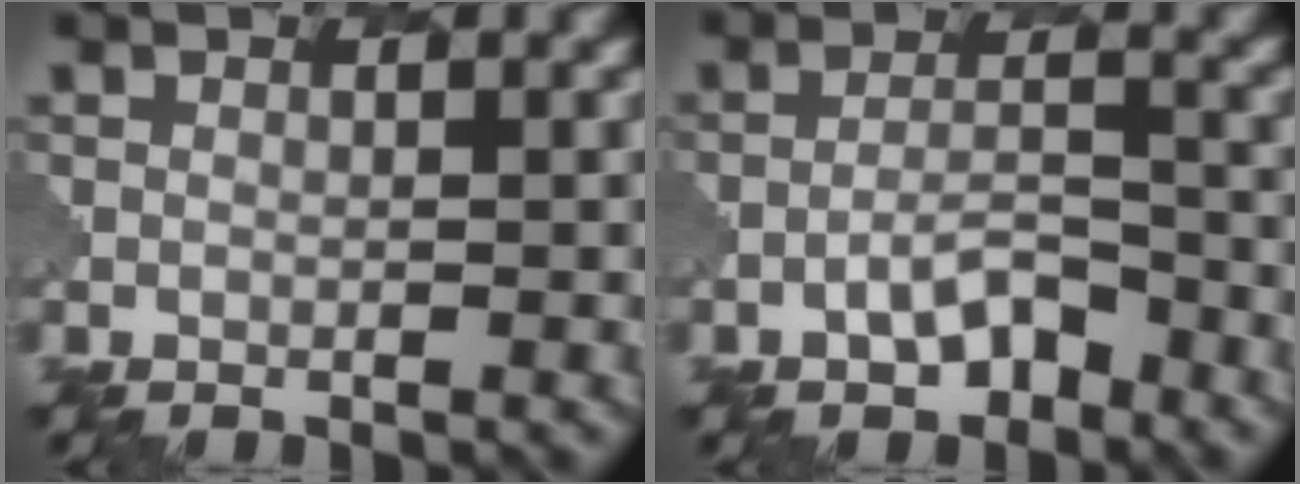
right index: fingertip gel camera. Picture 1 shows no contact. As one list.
[{"total": 3.2, "force": [-2.0, 1.3, 2.1], "torque": [-0.039, 0.008, -0.039]}]